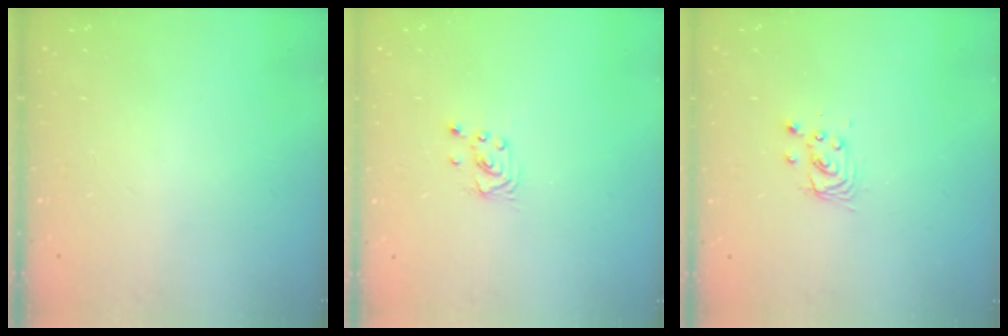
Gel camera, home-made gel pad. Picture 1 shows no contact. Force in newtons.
{"total": 1.7, "press": 1.6, "slide": 0.1}
{"total": 2.7, "press": 2.7, "slide": 0.2}